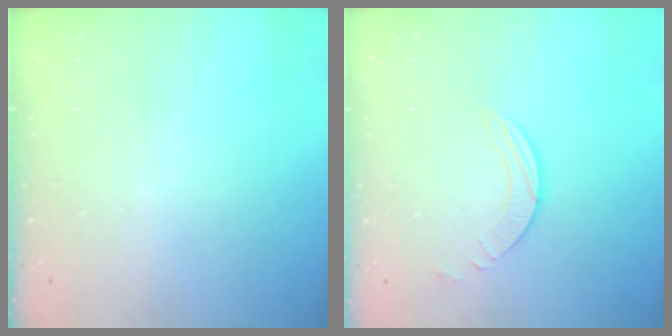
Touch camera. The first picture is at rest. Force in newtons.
{"total": 2.5, "press": 2.5, "slide": 0.2}